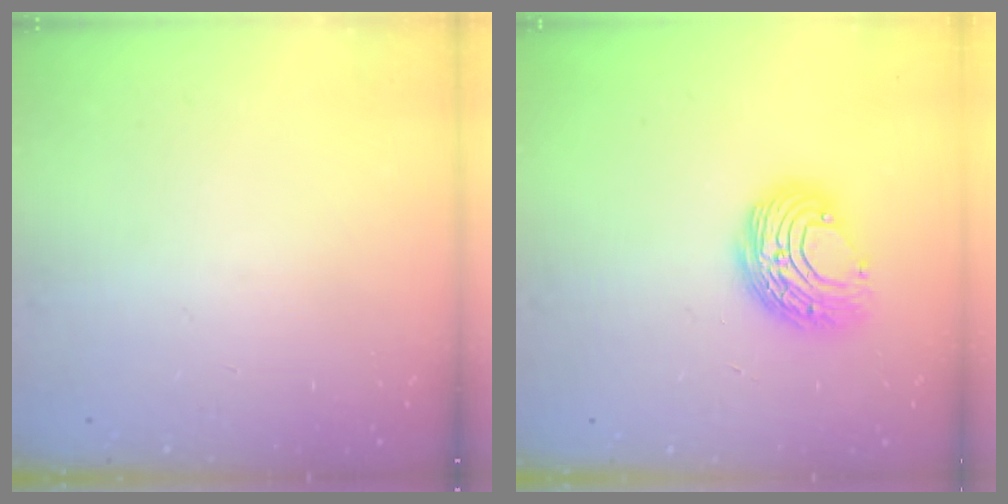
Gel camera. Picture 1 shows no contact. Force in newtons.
{"total": 9.5, "press": 9.5, "slide": 0.5}